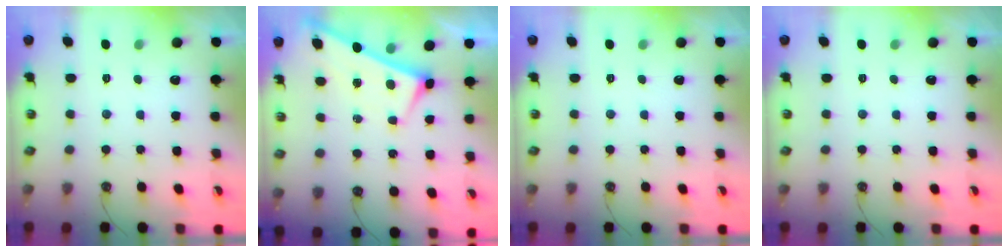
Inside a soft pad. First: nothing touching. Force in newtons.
{"total": 1.8, "press": 1.8, "slide": 0.2}
{"total": 0.0}
{"total": 0.0}